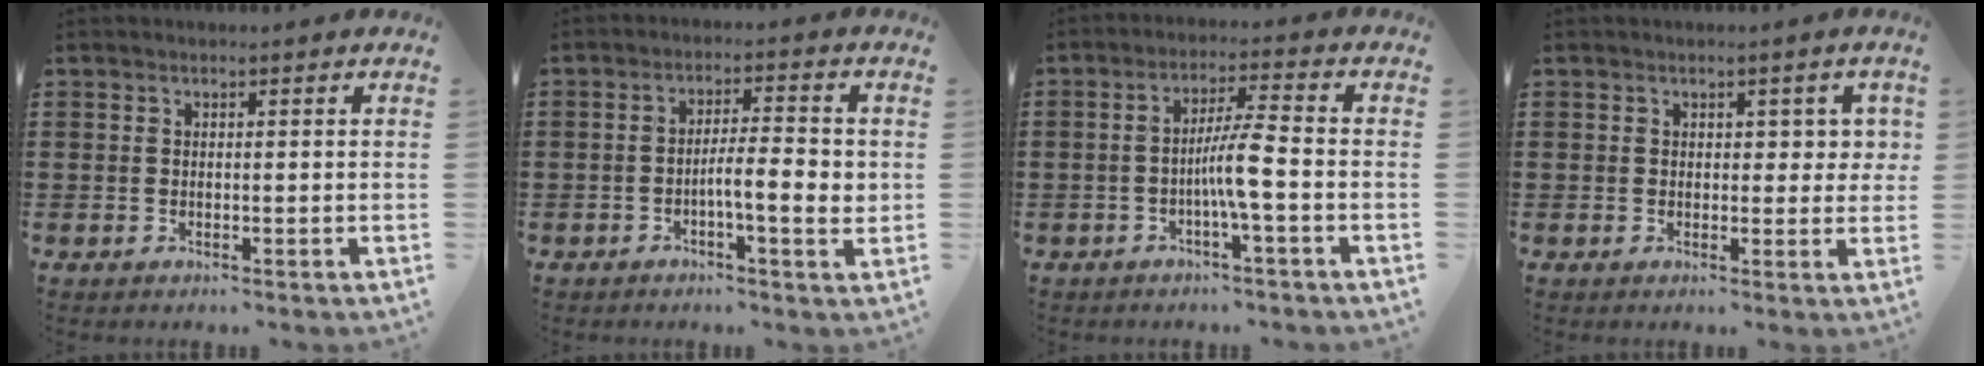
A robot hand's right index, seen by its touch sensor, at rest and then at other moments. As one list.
[{"total": 6.4, "force": [-1.2, 1.2, 6.1], "torque": [-0.098, 0.001, -0.025]}, {"total": 5.8, "force": [-1.6, -0.1, 5.5], "torque": [-0.106, -0.002, -0.037]}, {"total": 2.4, "force": [0.9, 1.7, 1.5], "torque": [-0.017, 0.004, 0.009]}]